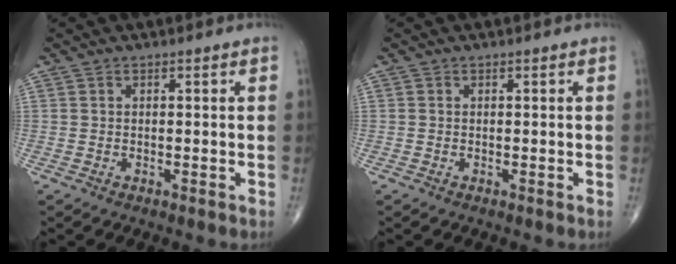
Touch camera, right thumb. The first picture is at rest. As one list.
[{"total": 0.0}]